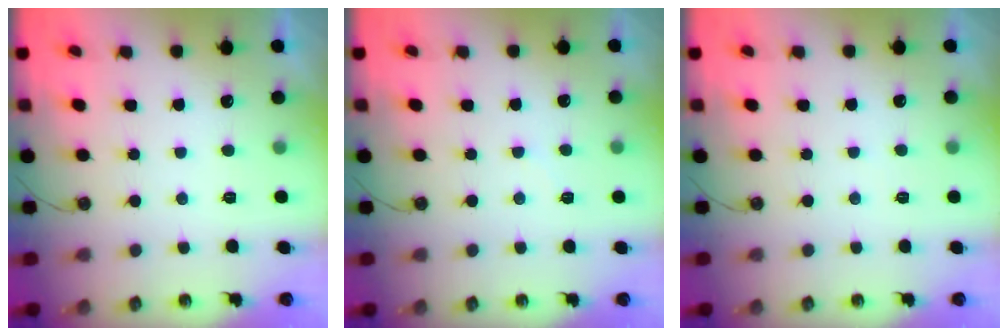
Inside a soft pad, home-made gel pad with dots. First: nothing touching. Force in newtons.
{"total": 4.1, "press": 4.0, "slide": 0.6}
{"total": 1.4, "press": 1.3, "slide": 0.3}